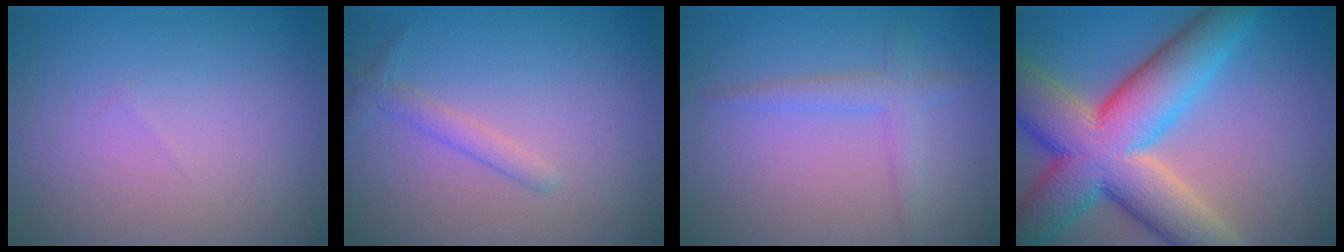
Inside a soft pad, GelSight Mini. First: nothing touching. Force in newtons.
{"total": 1.4, "press": 1.4, "slide": 0.0}
{"total": 2.1, "press": 2.1, "slide": 0.0}
{"total": 13.0, "press": 13.0, "slide": 0.8}